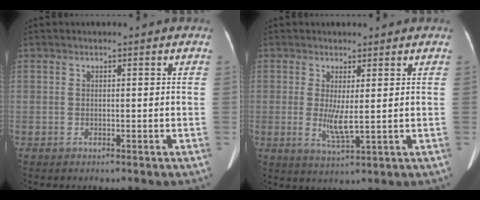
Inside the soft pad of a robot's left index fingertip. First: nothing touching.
{"total": 3.9, "force": [0.3, 0.5, 3.8], "torque": [-0.077, -0.013, 0.014]}